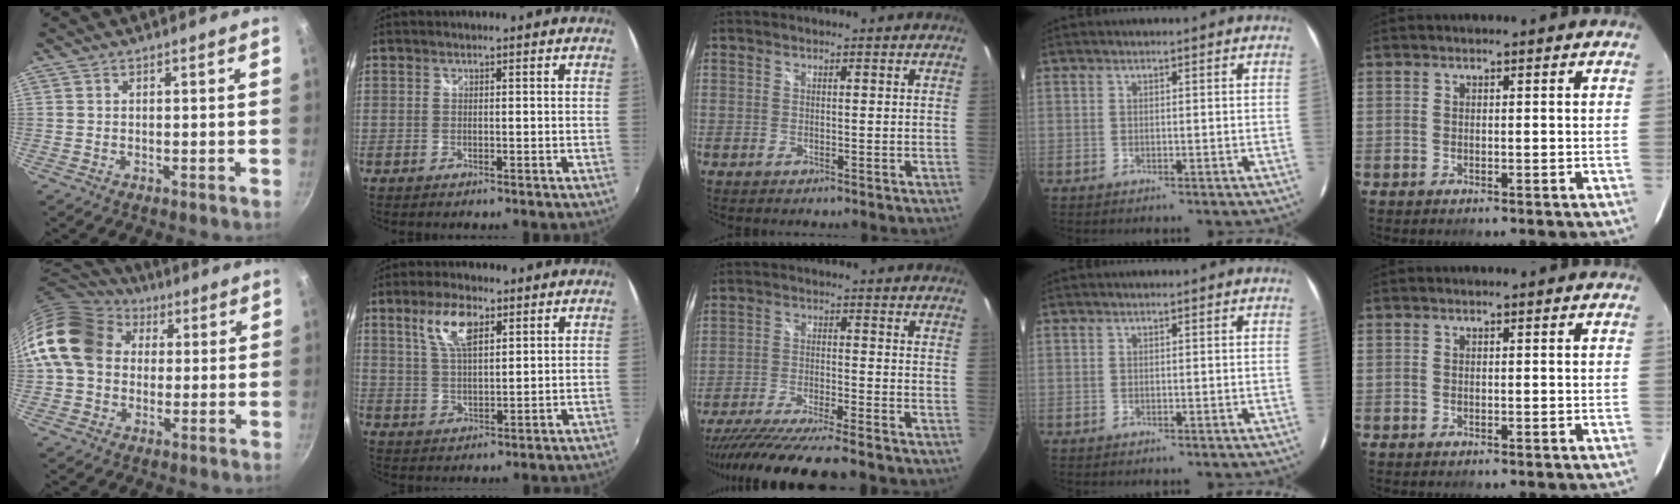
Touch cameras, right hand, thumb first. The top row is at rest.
{"thumb": {"total": 17.5, "force": [3.0, 14.0, 9.9], "torque": [-0.169, 0.036, 0.039]}, "index": {"total": 7.9, "force": [4.0, 3.2, 6.1], "torque": [-0.119, 0.010, 0.078]}, "middle": {"total": 16.6, "force": [-14.6, 0.5, 7.9], "torque": [-0.159, -0.039, -0.240]}}